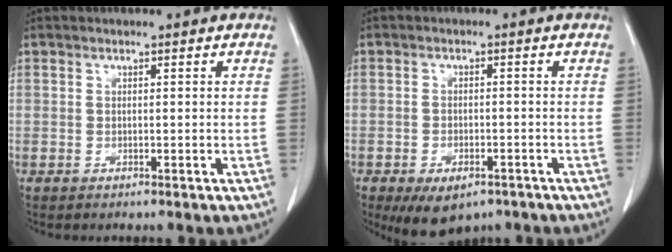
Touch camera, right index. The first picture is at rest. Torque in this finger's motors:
{"motor_torque": [0.87, -0.90, 0.20, 0.01]}